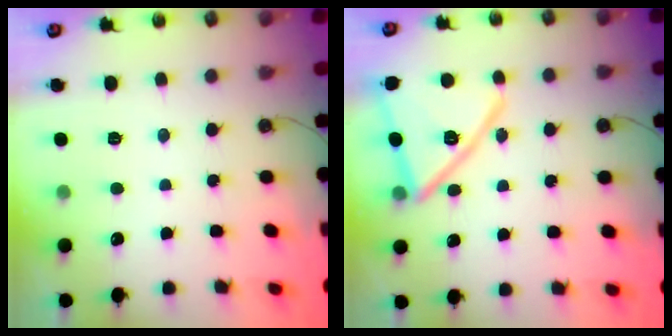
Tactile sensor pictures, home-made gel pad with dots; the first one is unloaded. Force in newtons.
{"total": 17.0, "press": 17.0, "slide": 1.3}